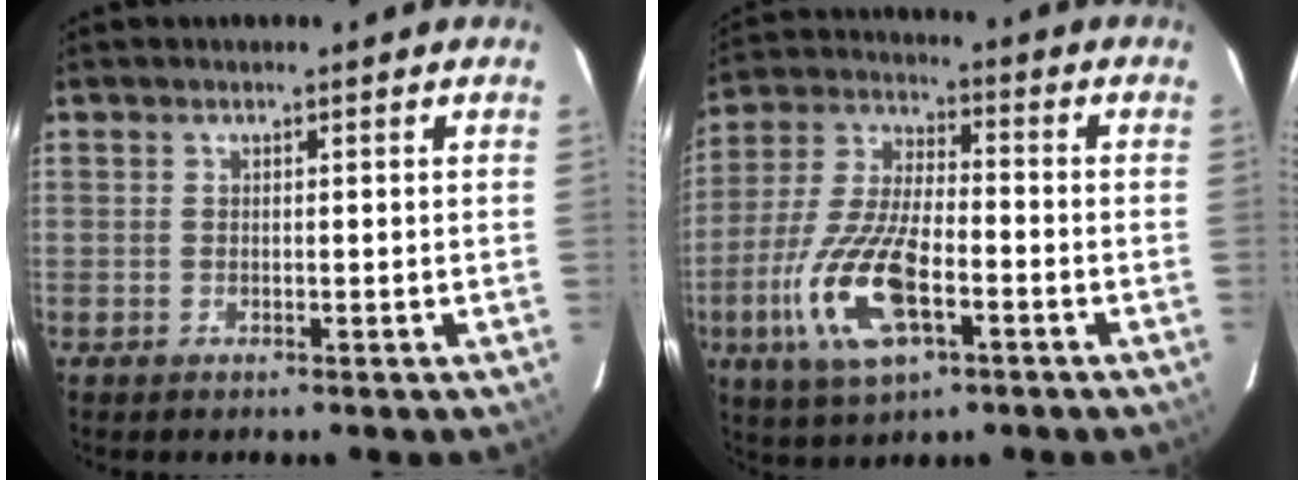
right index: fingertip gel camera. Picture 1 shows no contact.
{"total": 16.6, "force": [-6.2, 6.6, 13.9], "torque": [-0.304, -0.012, -0.115]}